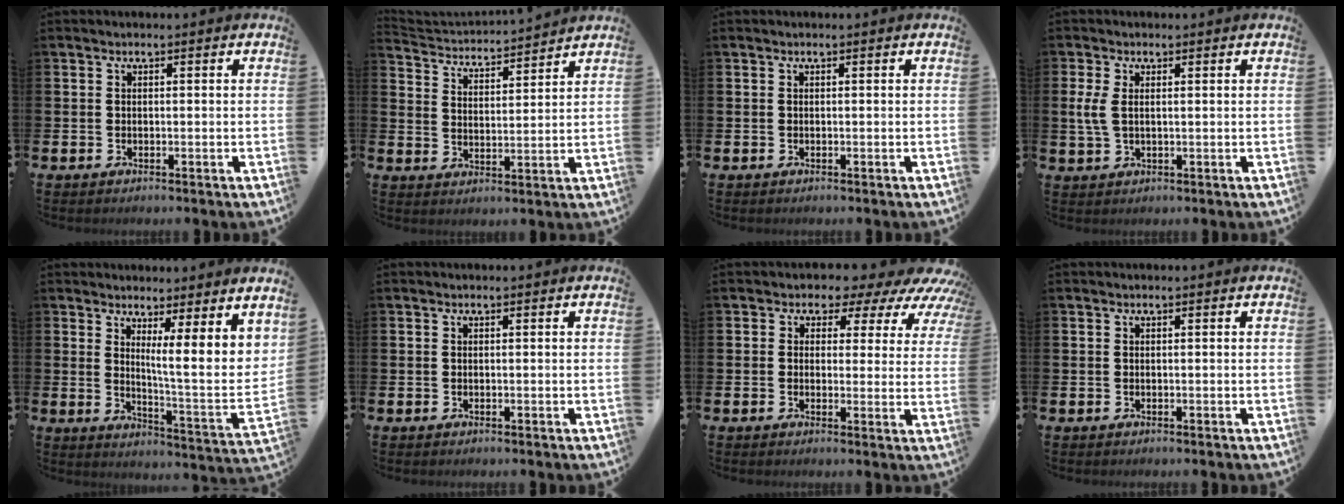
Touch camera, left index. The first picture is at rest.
{"total": 3.4, "force": [3.4, 0.5, -0.4], "torque": [-0.014, -0.036, 0.053]}
{"total": 0.0}
{"total": 3.2, "force": [1.3, 1.5, 2.5], "torque": [-0.048, 0.006, 0.021]}
{"total": 6.0, "force": [4.8, -0.7, 3.5], "torque": [-0.056, -0.071, 0.073]}
{"total": 0.0}
{"total": 3.5, "force": [2.1, 2.7, 0.9], "torque": [-0.019, -0.030, 0.021]}
{"total": 0.0}